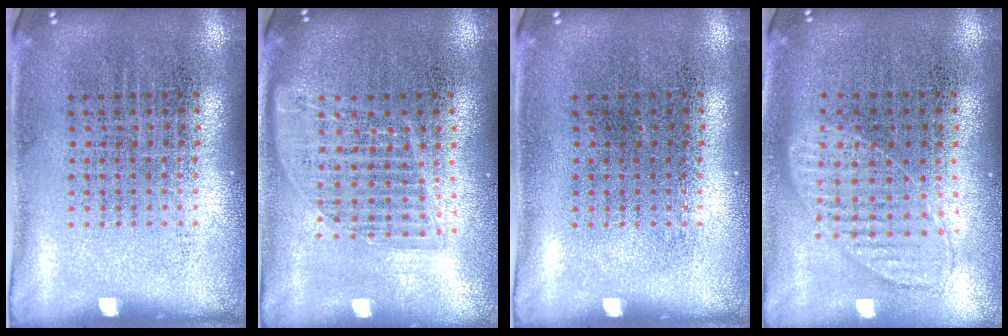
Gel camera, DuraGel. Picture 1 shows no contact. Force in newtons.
{"total": 1.6, "press": 1.4, "slide": 0.8}
{"total": 0.0}
{"total": 1.0, "press": 0.9, "slide": 0.2}